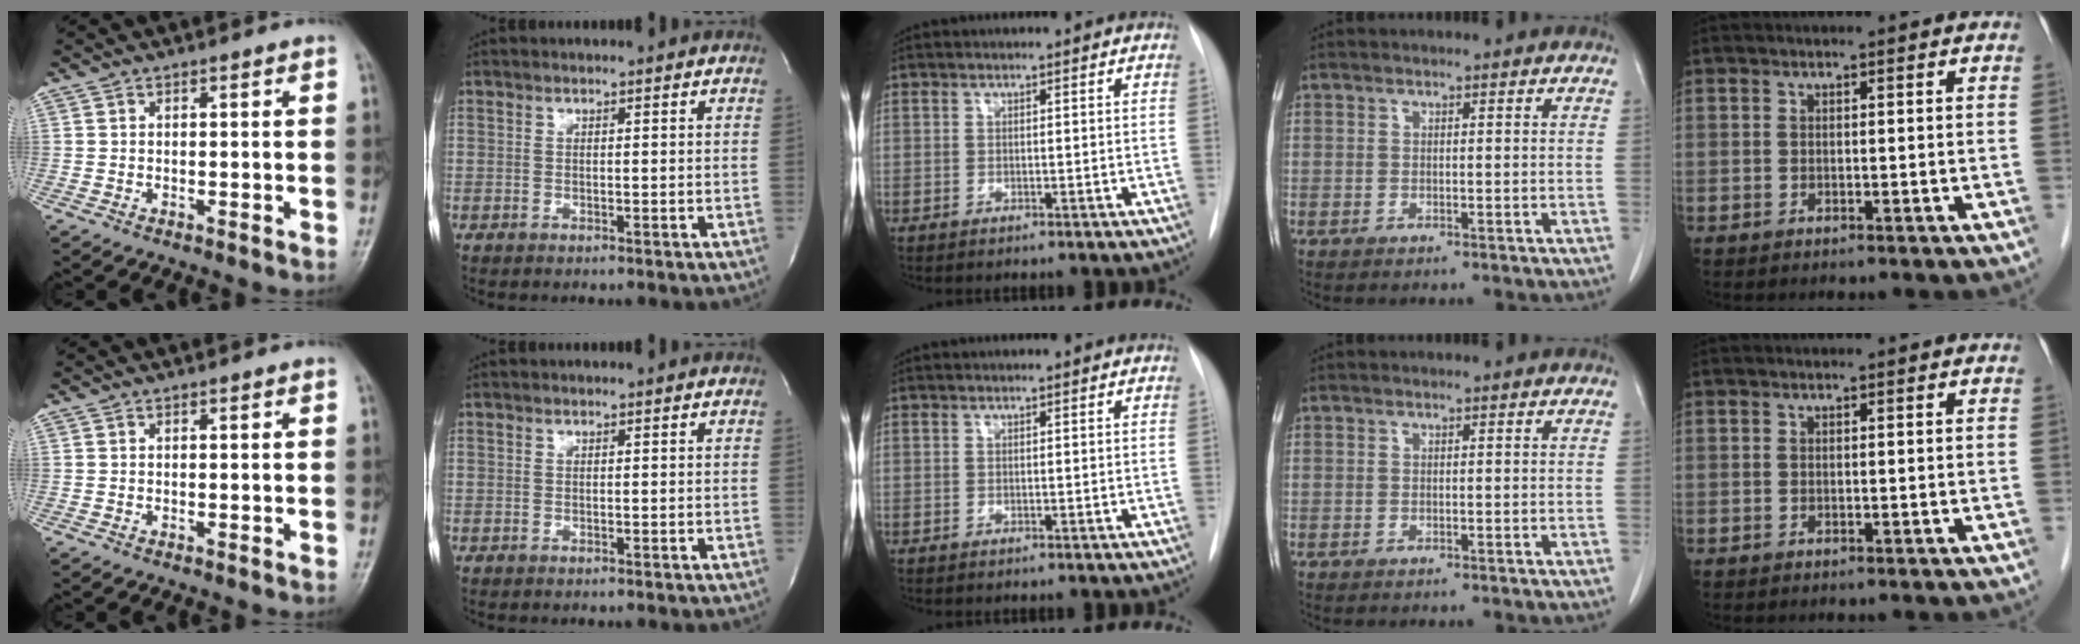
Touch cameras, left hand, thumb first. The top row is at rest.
{}